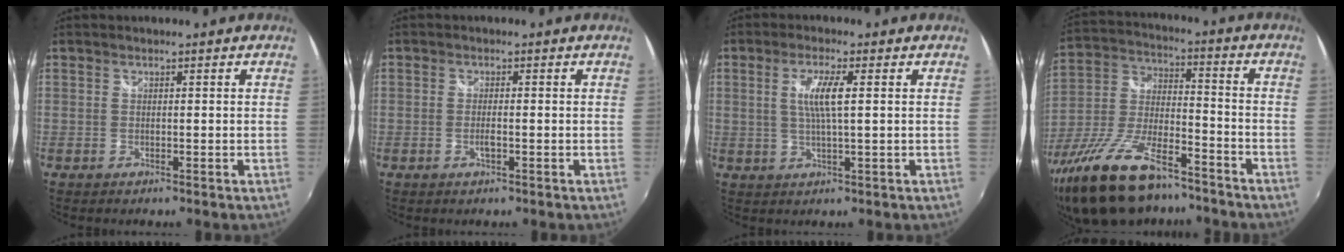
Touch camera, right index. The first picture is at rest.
{"total": 2.1, "force": [-0.7, 0.6, 1.8], "torque": [-0.035, -0.003, -0.011]}
{"total": 5.5, "force": [1.0, 0.5, 5.4], "torque": [-0.103, -0.003, 0.019]}
{"total": 21.9, "force": [-15.8, 8.1, 12.8], "torque": [-0.264, -0.024, -0.266]}